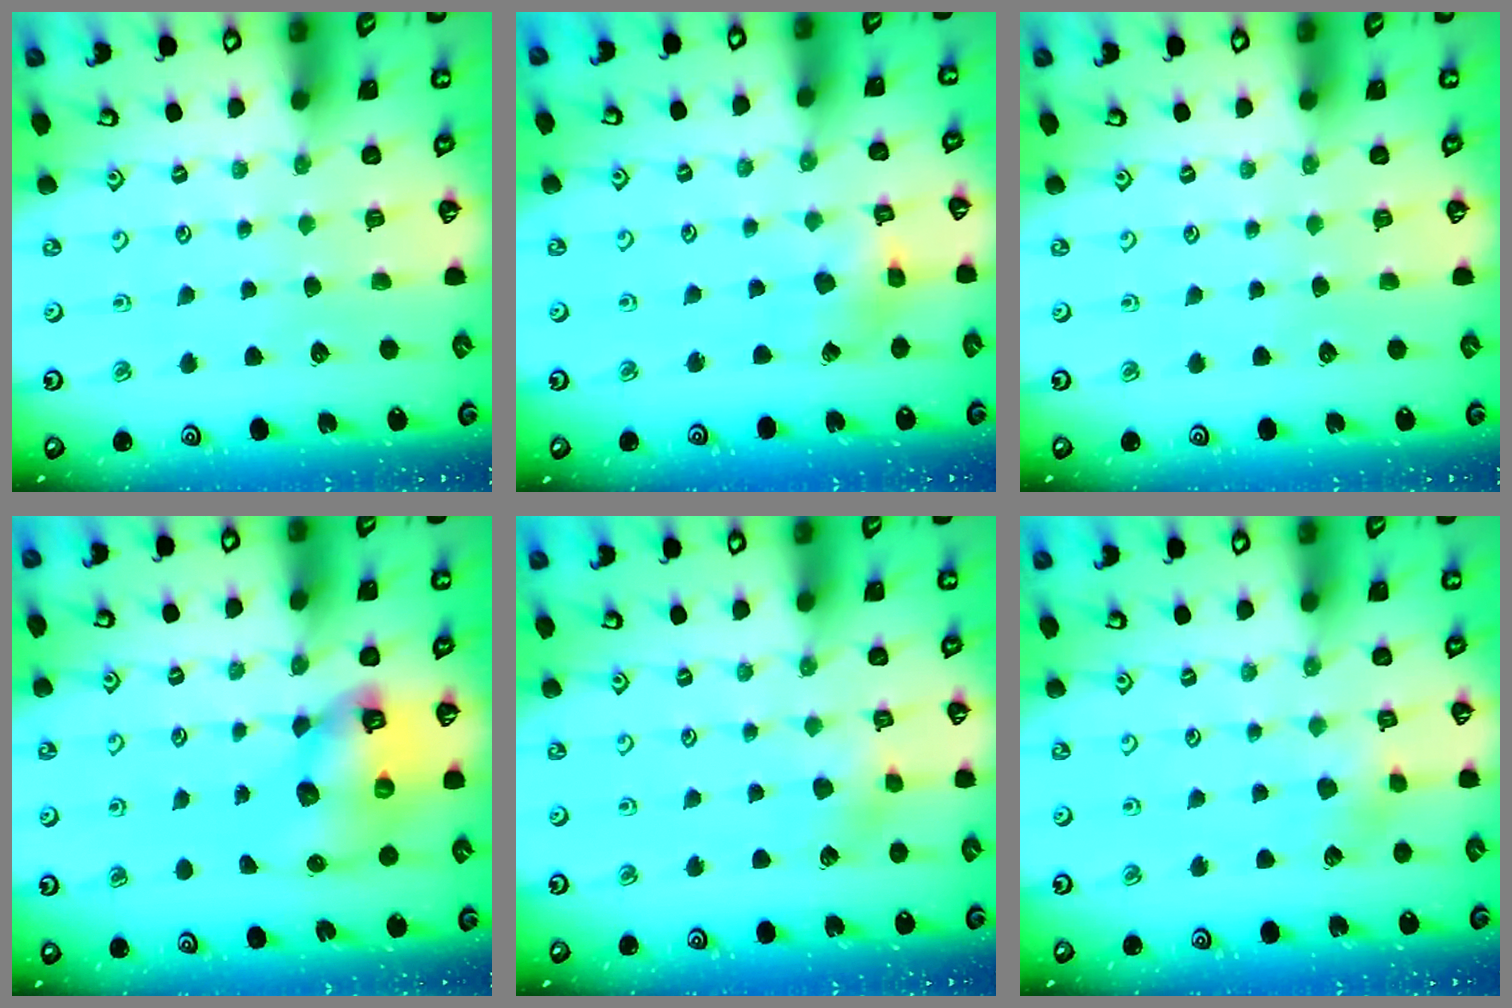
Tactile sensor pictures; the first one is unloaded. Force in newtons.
{"total": 4.1, "press": 4.1, "slide": 0.5}
{"total": 0.0}
{"total": 11.2, "press": 11.1, "slide": 1.7}
{"total": 3.8, "press": 3.7, "slide": 0.7}
{"total": 3.7, "press": 3.6, "slide": 0.6}